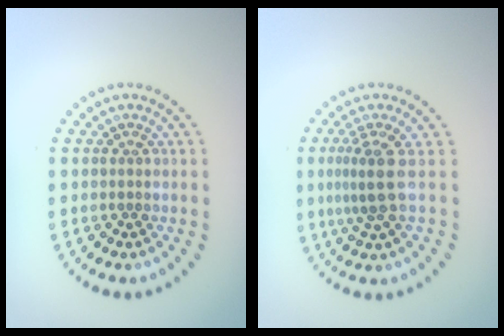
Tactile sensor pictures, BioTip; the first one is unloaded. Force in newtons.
{"total": 2.8, "press": 2.0, "slide": 2.0}